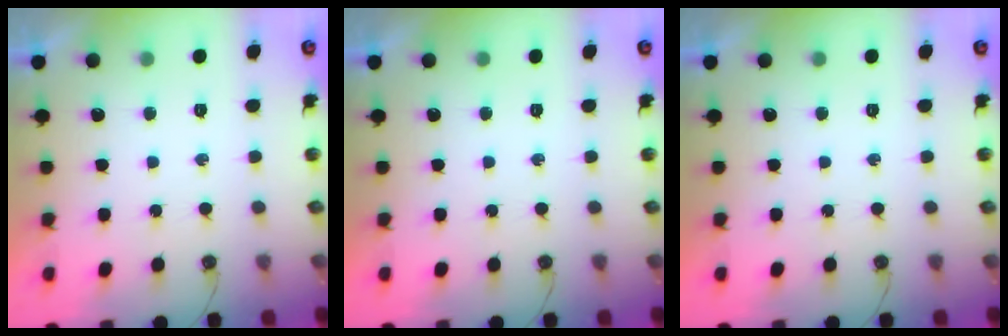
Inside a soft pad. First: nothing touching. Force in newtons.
{"total": 0.0}
{"total": 0.0}